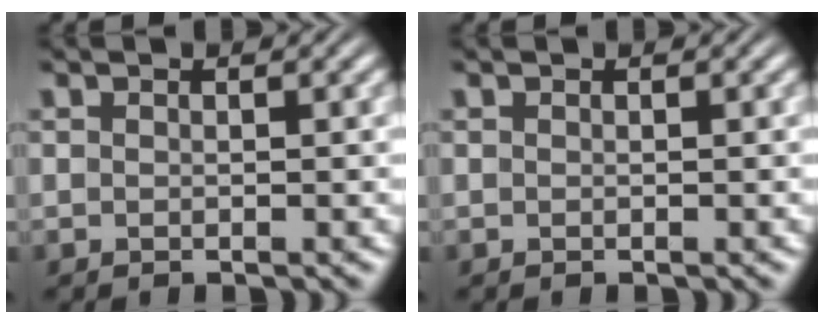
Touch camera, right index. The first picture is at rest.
{"total": 0.0}